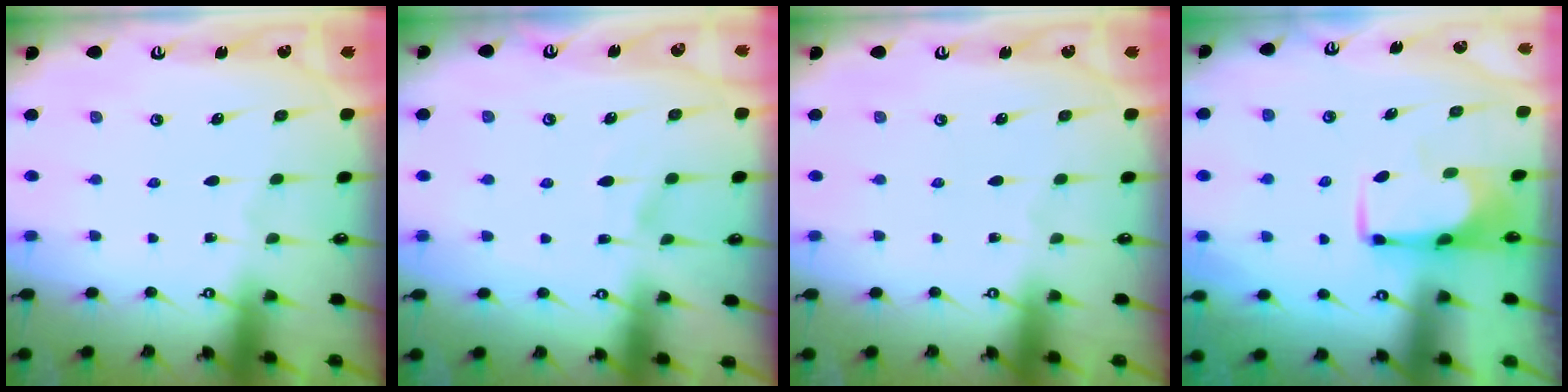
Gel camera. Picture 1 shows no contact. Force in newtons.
{"total": 3.5, "press": 3.5, "slide": 0.4}
{"total": 0.0}
{"total": 1.0, "press": 1.0, "slide": 0.1}